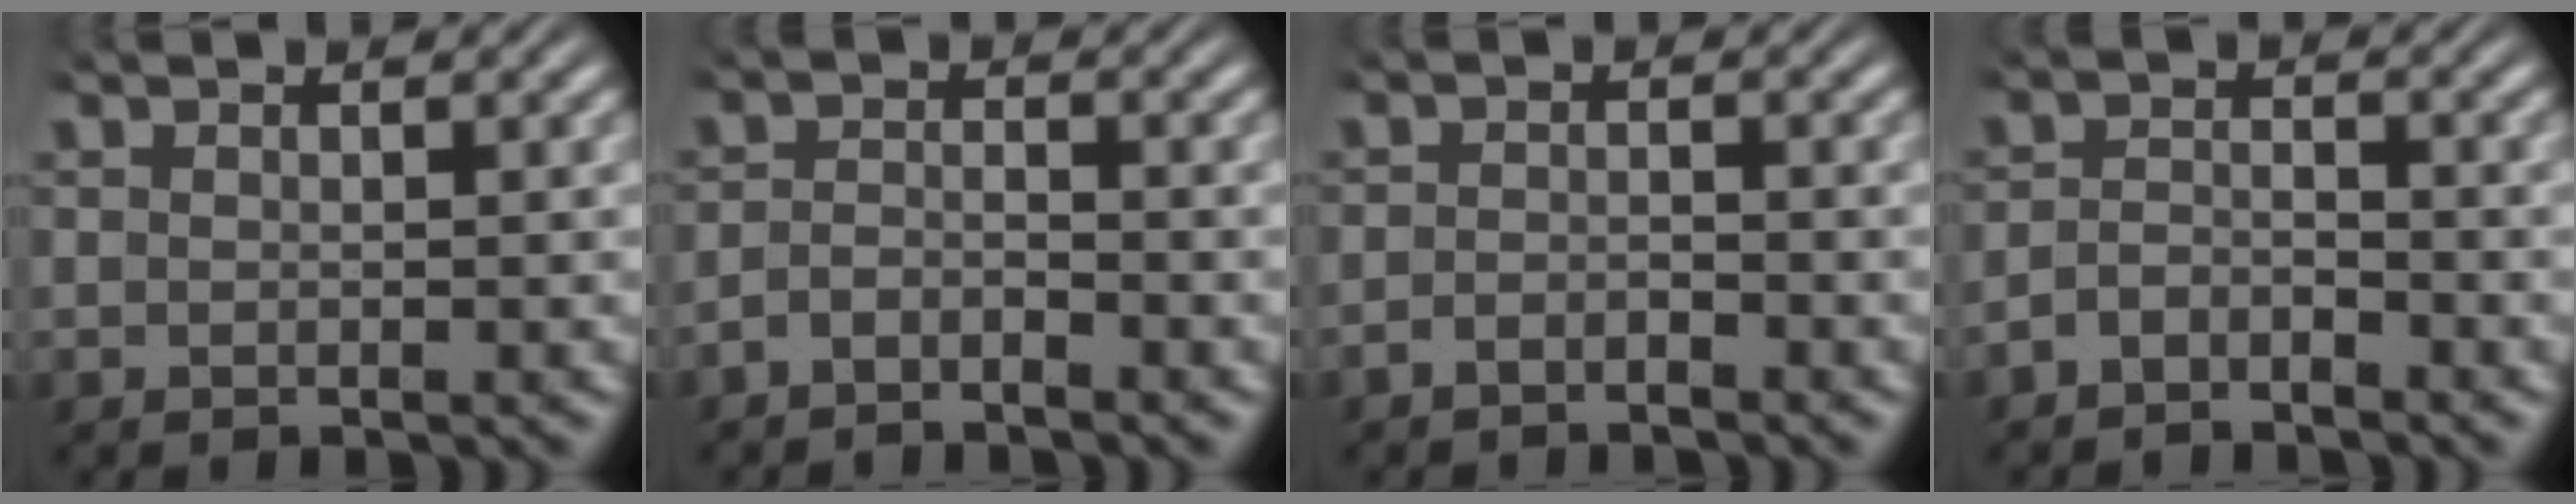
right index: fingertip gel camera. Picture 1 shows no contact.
{"total": 2.4, "force": [-2.3, 0.7, 0.4], "torque": [-0.011, -0.011, -0.038]}
{"total": 1.9, "force": [-1.8, 0.4, 0.2], "torque": [-0.004, -0.007, -0.032]}
{"total": 2.7, "force": [-2.4, 1.1, 0.6], "torque": [-0.011, -0.010, -0.041]}